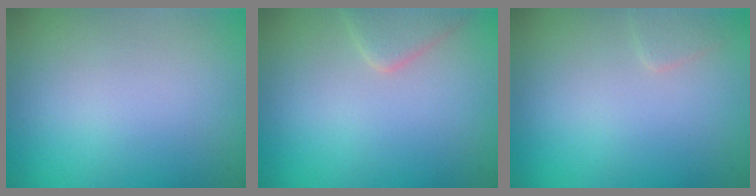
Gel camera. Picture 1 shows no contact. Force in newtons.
{"total": 2.8, "press": 2.8, "slide": 0.2}
{"total": 1.2, "press": 1.2, "slide": 0.1}